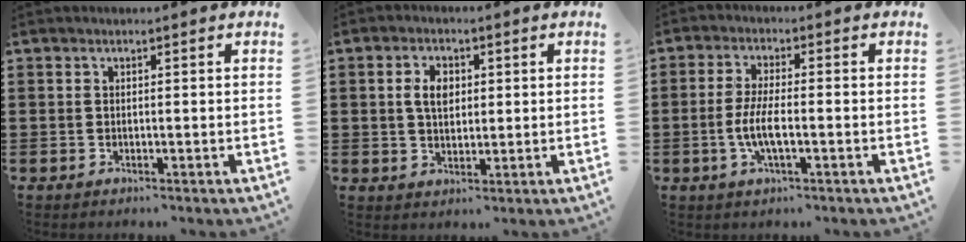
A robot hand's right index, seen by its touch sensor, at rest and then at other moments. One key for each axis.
{"total": 4.2, "fx": 0.8, "fy": 2.6, "fz": 3.2, "tx": -0.069, "ty": 0.013, "tz": 0.012}
{"total": 5.3, "fx": -1.5, "fy": 1.3, "fz": 4.9, "tx": -0.112, "ty": -0.006, "tz": -0.037}